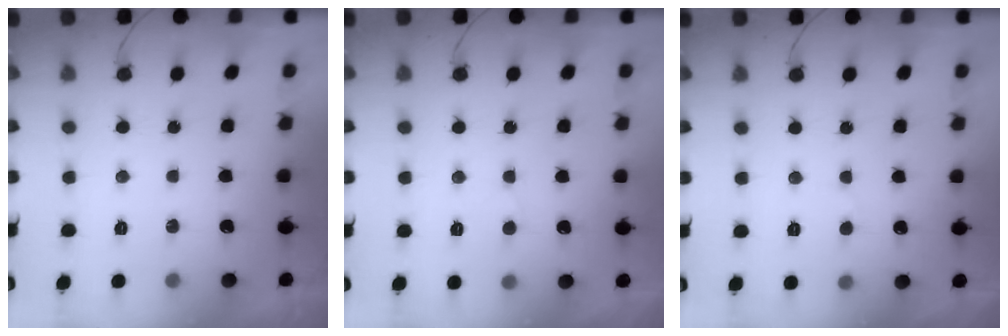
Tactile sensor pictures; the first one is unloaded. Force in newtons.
{"total": 4.7, "press": 4.7, "slide": 0.6}
{"total": 2.6, "press": 2.6, "slide": 0.2}